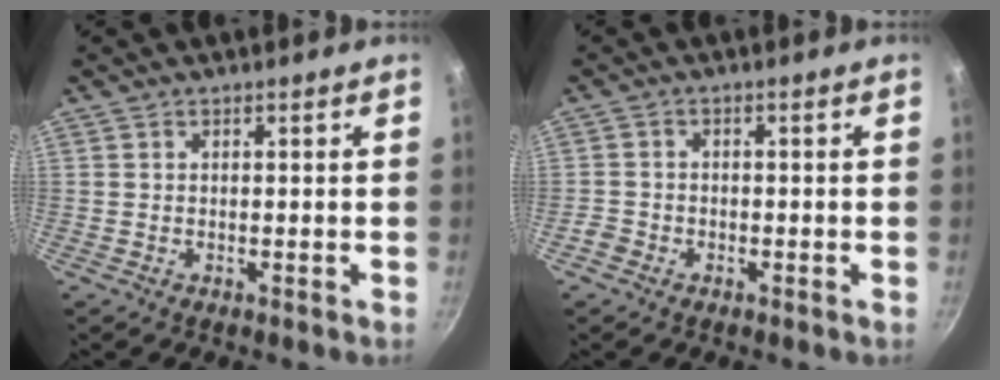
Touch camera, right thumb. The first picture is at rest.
{"total": 2.3, "force": [-1.5, 1.6, 0.5], "torque": [-0.011, 0.016, -0.030]}